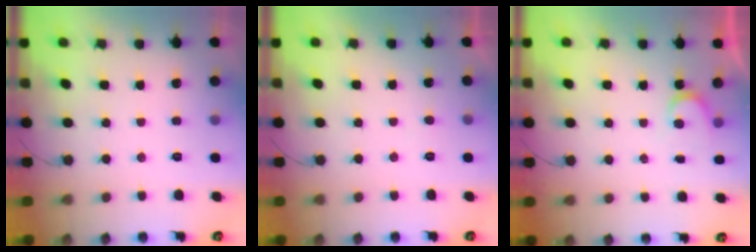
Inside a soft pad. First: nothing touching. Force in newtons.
{"total": 2.3, "press": 2.3, "slide": 0.1}
{"total": 3.4, "press": 3.4, "slide": 0.3}